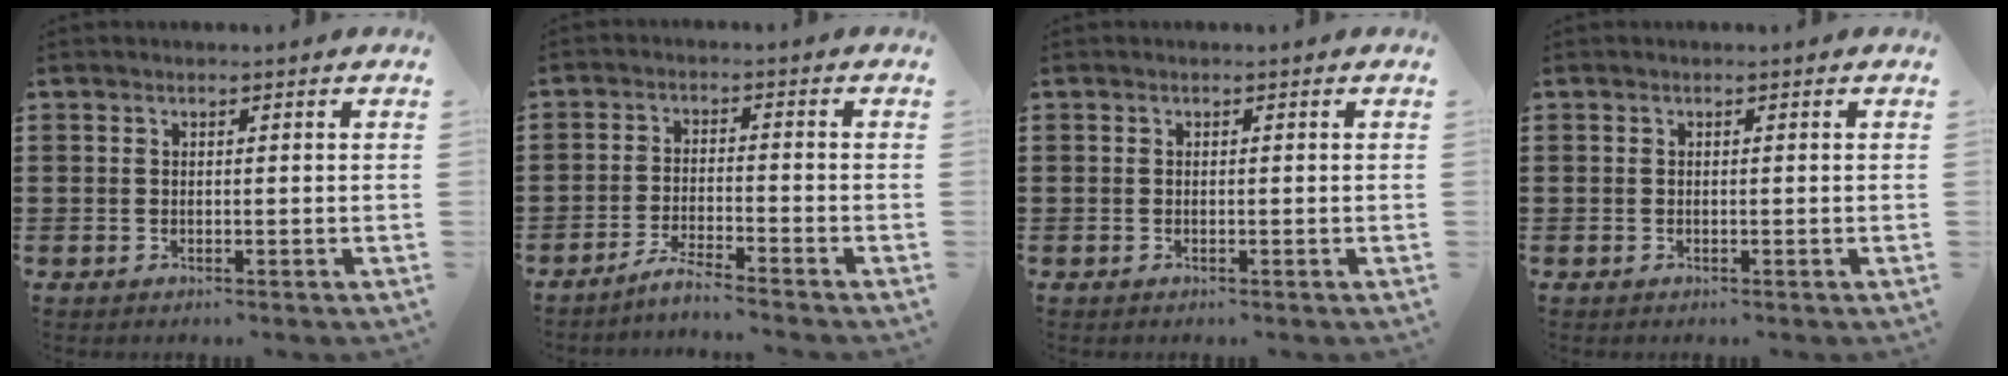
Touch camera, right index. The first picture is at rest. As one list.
[{"total": 3.7, "force": [-3.5, -0.6, 0.9], "torque": [-0.023, -0.005, -0.071]}, {"total": 0.0}, {"total": 0.0}]